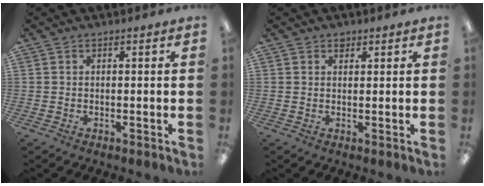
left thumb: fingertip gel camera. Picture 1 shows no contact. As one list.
[{"total": 1.4, "force": [1.1, 0.9, 0.4], "torque": [-0.001, -0.004, 0.019]}]